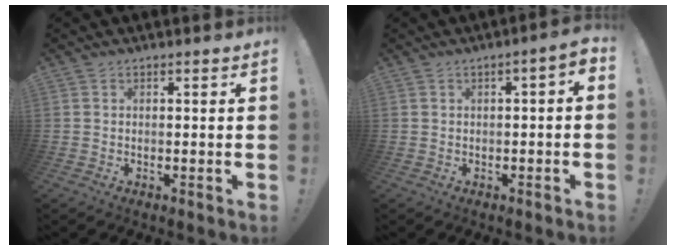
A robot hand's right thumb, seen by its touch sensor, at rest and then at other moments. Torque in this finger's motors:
{"motor_torque": [-0.45, -0.17, -0.37, 0.36, 0.13]}